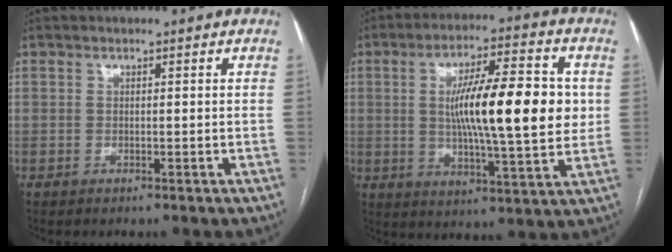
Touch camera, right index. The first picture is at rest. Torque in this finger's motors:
{"motor_torque": [1.45, 0.69, 1.05, 0.21]}